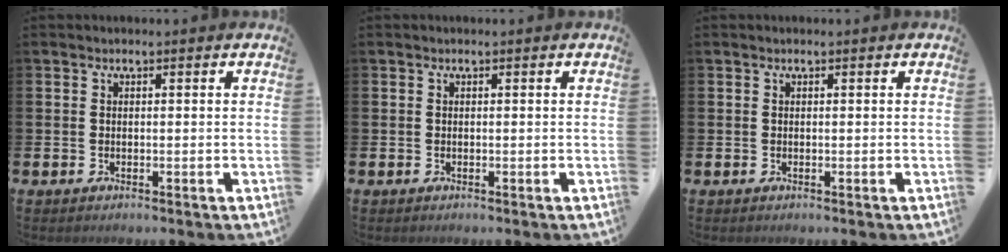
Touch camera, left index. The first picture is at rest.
{"total": 0.0}
{"total": 0.0}